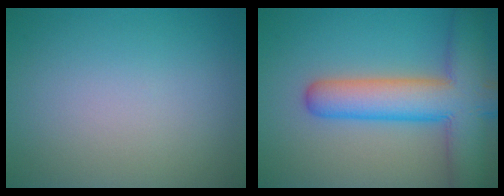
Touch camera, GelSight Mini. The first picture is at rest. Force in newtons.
{"total": 9.7, "press": 9.6, "slide": 0.6}